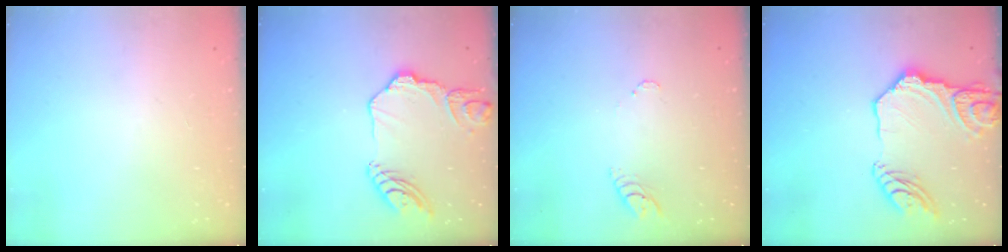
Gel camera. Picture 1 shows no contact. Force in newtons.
{"total": 13.7, "press": 13.7, "slide": 1.2}
{"total": 3.2, "press": 3.2, "slide": 0.4}
{"total": 17.7, "press": 17.6, "slide": 2.1}